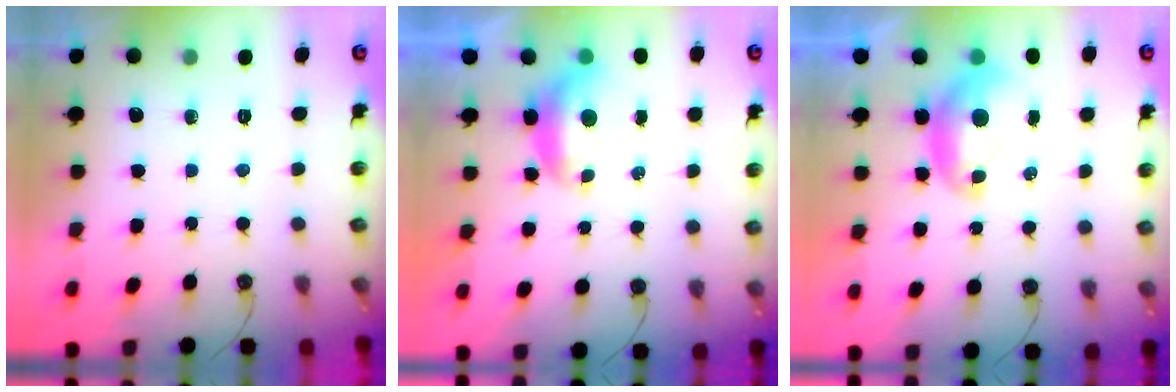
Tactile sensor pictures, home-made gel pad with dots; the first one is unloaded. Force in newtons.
{"total": 1.0, "press": 0.8, "slide": 0.6}
{"total": 1.6, "press": 1.6, "slide": 0.3}